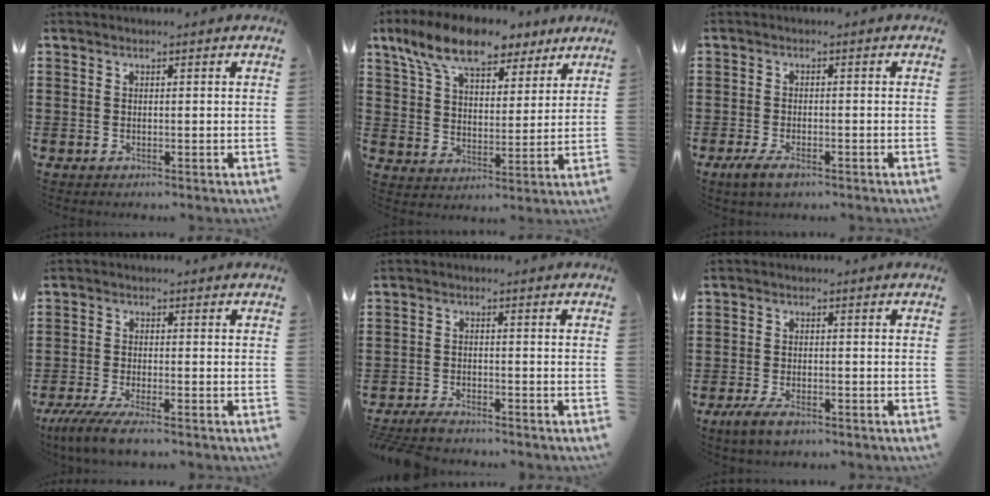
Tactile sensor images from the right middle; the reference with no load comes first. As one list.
[{"total": 10.9, "force": [8.7, 4.0, 5.2], "torque": [-0.122, -0.020, 0.163]}, {"total": 2.8, "force": [-1.6, 1.1, 1.9], "torque": [-0.049, -0.003, -0.033]}, {"total": 4.8, "force": [-4.0, 0.3, 2.6], "torque": [-0.065, -0.019, -0.078]}, {"total": 2.9, "force": [-2.8, 0.3, 0.6], "torque": [-0.020, 0.001, -0.061]}, {"total": 3.4, "force": [-2.3, 1.4, 2.1], "torque": [-0.049, -0.001, -0.046]}]